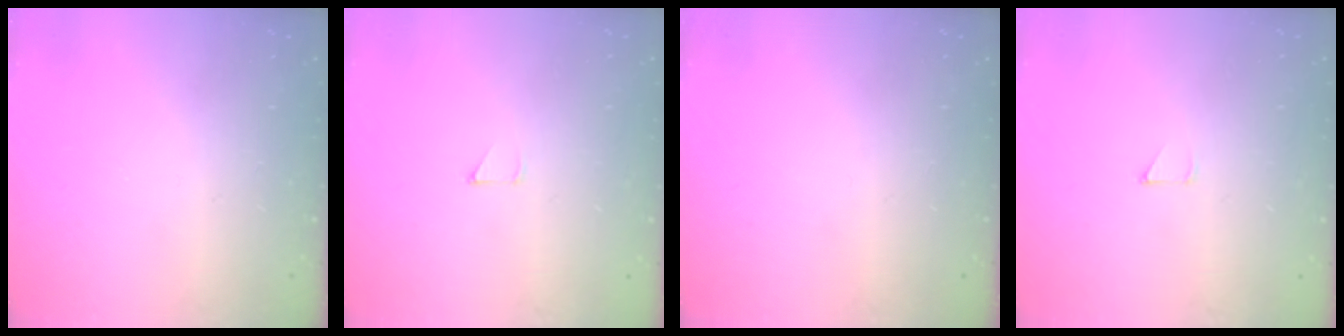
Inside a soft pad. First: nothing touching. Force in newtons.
{"total": 2.7, "press": 2.7, "slide": 0.2}
{"total": 0.0}
{"total": 2.7, "press": 2.7, "slide": 0.2}